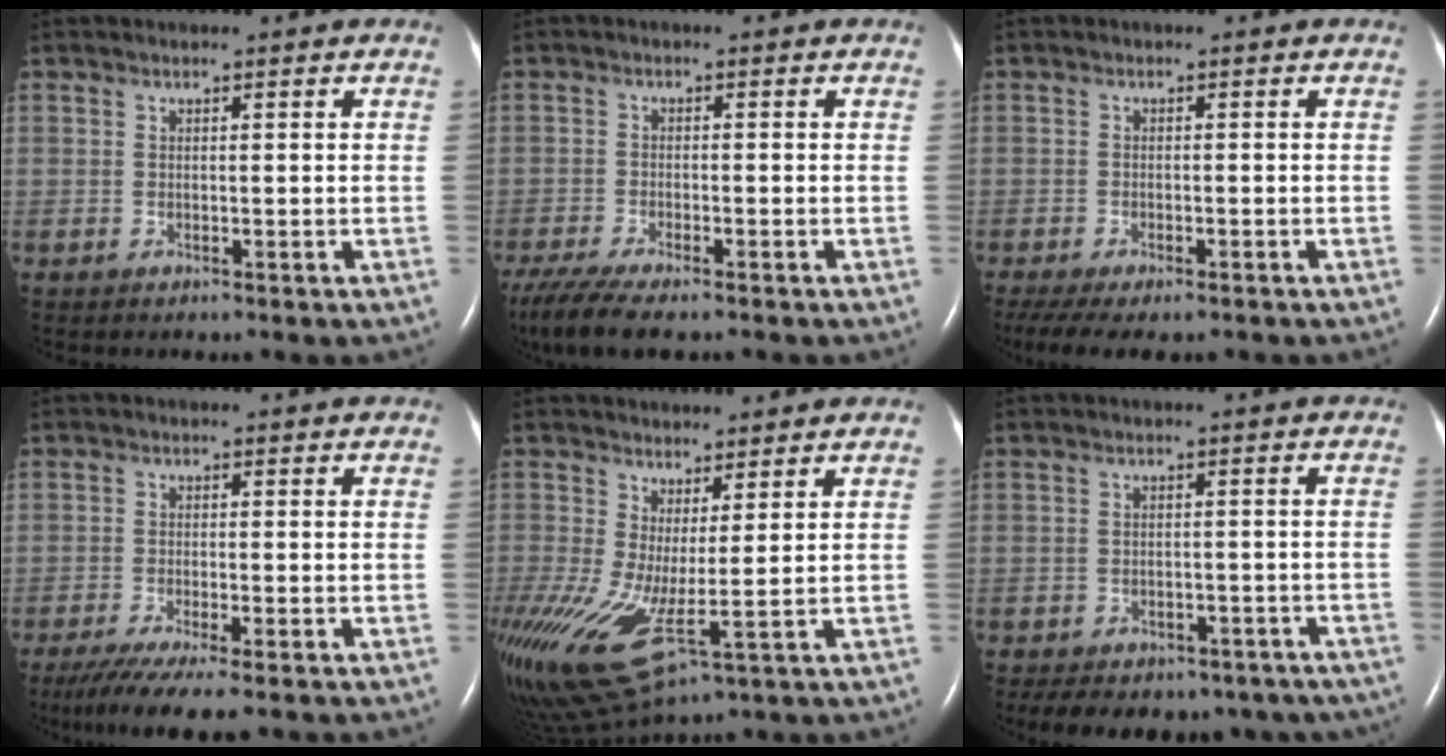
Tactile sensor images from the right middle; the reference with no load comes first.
{"total": 8.4, "force": [-6.7, 1.3, 5.0], "torque": [-0.094, -0.022, -0.115]}
{"total": 9.4, "force": [-7.1, 3.1, 5.4], "torque": [-0.101, -0.009, -0.105]}
{"total": 8.1, "force": [-6.1, 0.3, 5.3], "torque": [-0.089, -0.023, -0.099]}
{"total": 11.2, "force": [-1.3, 2.6, 10.8], "torque": [-0.228, -0.013, -0.002]}
{"total": 17.2, "force": [-12.8, 9.1, 7.0], "torque": [-0.148, 0.000, -0.142]}